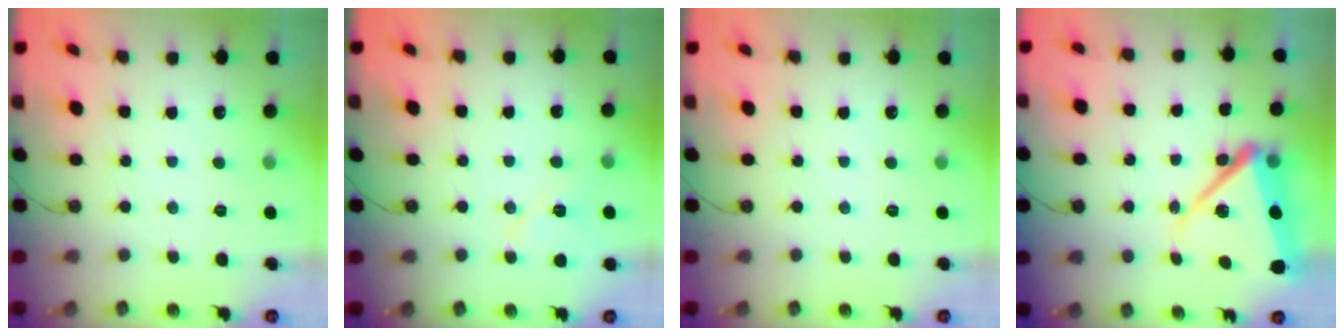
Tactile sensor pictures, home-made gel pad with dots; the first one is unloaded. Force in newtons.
{"total": 9.0, "press": 8.5, "slide": 3.0}
{"total": 0.0}
{"total": 15.1, "press": 15.0, "slide": 1.4}